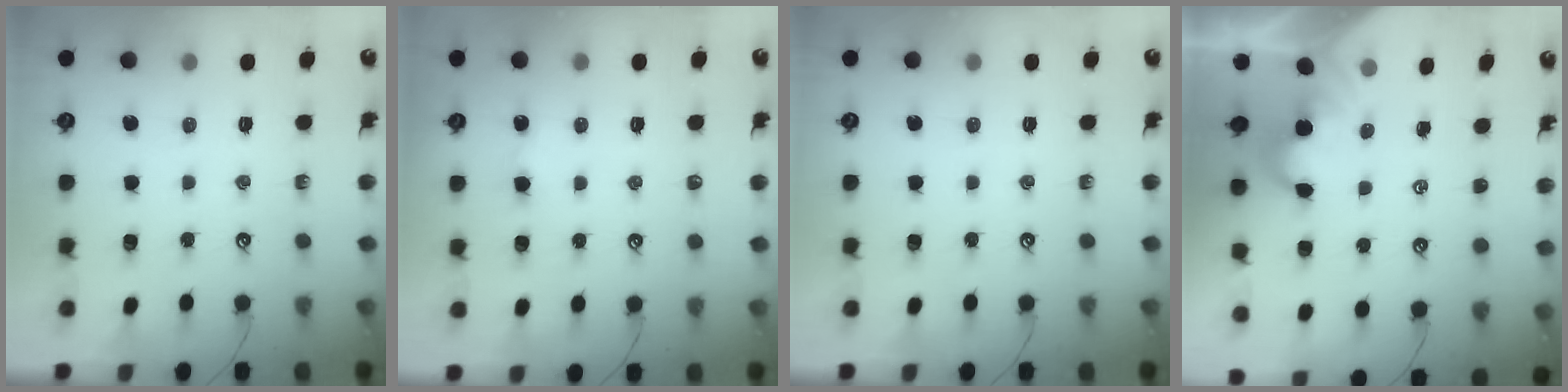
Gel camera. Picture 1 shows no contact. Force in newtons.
{"total": 2.3, "press": 2.3, "slide": 0.2}
{"total": 0.0}
{"total": 2.1, "press": 2.1, "slide": 0.4}